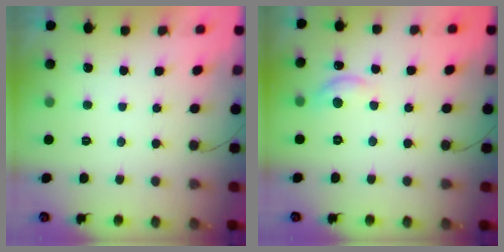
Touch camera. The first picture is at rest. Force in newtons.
{"total": 9.0, "press": 9.0, "slide": 0.5}